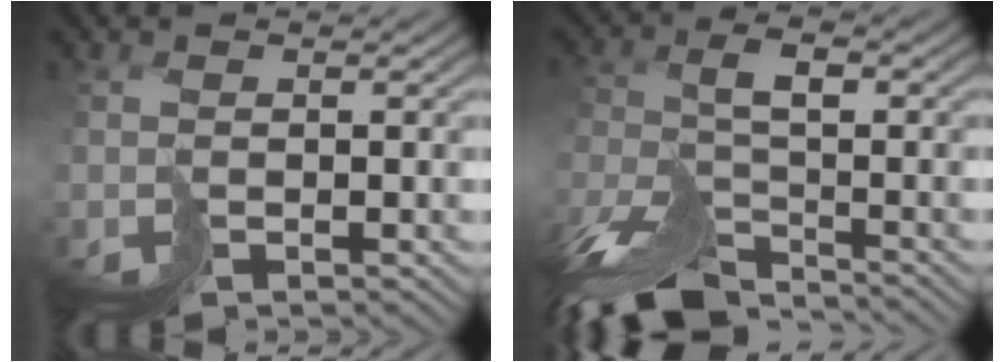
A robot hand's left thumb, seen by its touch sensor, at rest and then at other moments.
{"total": 9.2, "force": [-6.9, 3.2, 5.1], "torque": [-0.105, -0.009, -0.142]}